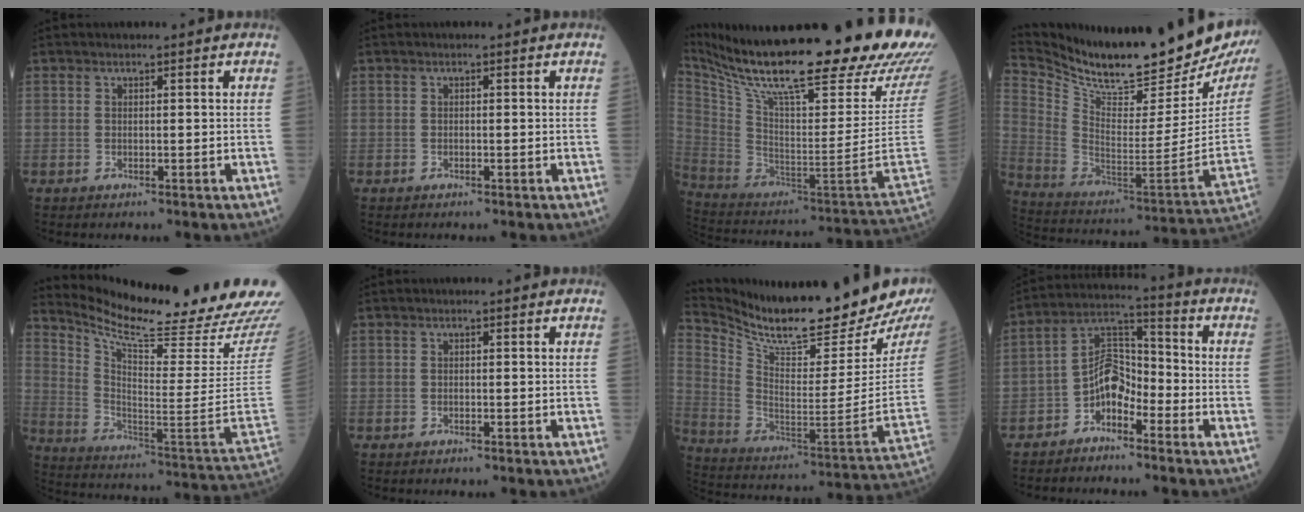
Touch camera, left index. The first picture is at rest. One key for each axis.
{"total": 0.0}
{"total": 36.6, "fx": 28.5, "fy": 3.5, "fz": 22.7, "tx": -0.365, "ty": -0.088, "tz": 0.414}
{"total": 27.2, "fx": 24.2, "fy": 2.9, "fz": 12.1, "tx": -0.226, "ty": -0.101, "tz": 0.358}
{"total": 26.7, "fx": 23.6, "fy": 0.3, "fz": 12.3, "tx": -0.214, "ty": -0.097, "tz": 0.337}
{"total": 0.0}
{"total": 24.6, "fx": 21.6, "fy": 1.7, "fz": 11.7, "tx": -0.216, "ty": -0.091, "tz": 0.329}
{"total": 6.5, "fx": -3.6, "fy": 3.4, "fz": 4.2, "tx": -0.077, "ty": 0.019, "tz": -0.075}